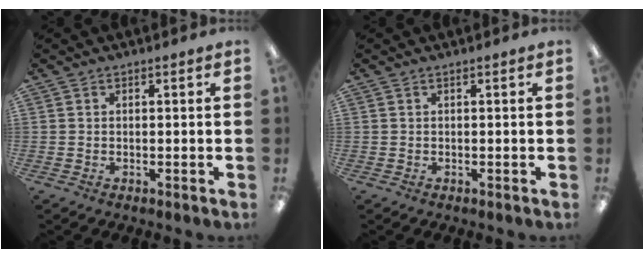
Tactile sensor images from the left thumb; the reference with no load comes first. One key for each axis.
{"total": 0.0}